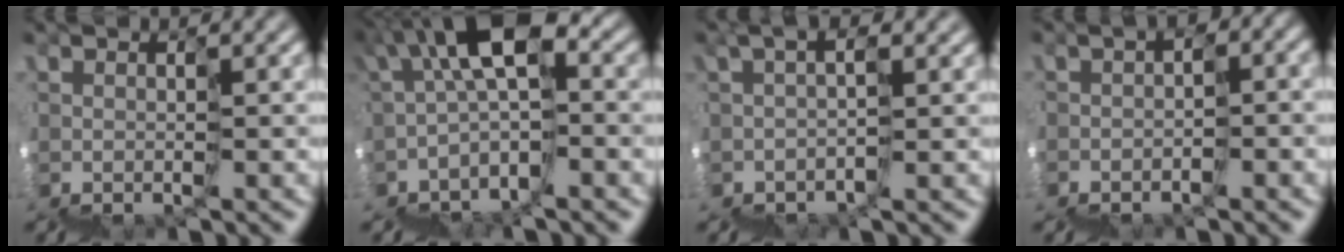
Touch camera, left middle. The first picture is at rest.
{"total": 5.0, "force": [0.2, 2.0, 4.6], "torque": [-0.089, 0.035, -0.010]}
{"total": 1.1, "force": [0.4, -0.9, 0.5], "torque": [-0.012, 0.011, 0.000]}
{"total": 2.8, "force": [-2.2, 0.9, 1.4], "torque": [-0.020, -0.003, -0.030]}